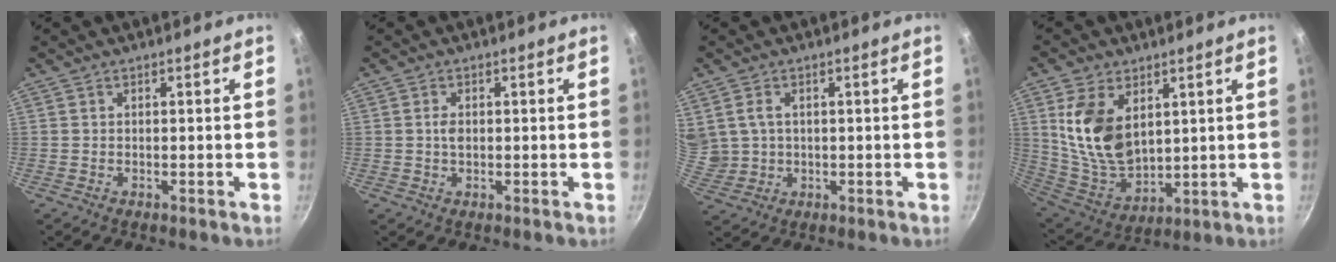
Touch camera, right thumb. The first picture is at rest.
{"total": 1.7, "force": [0.1, 1.1, 1.3], "torque": [-0.021, 0.002, 0.002]}
{"total": 6.8, "force": [1.7, 5.3, 3.9], "torque": [-0.073, -0.004, 0.044]}
{"total": 14.7, "force": [4.4, 9.2, 10.6], "torque": [-0.184, -0.041, 0.101]}